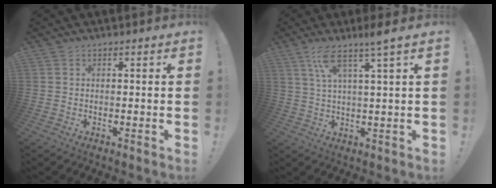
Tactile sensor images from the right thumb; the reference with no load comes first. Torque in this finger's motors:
{"motor_torque": [0.00, 0.04, 0.08, 0.08, 0.06]}